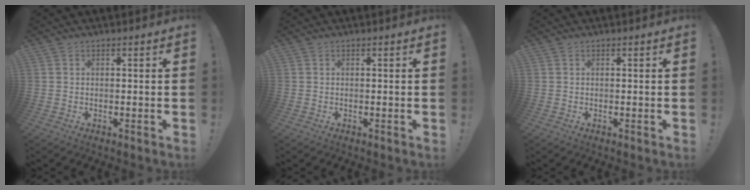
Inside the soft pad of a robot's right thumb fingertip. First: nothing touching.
{"total": 0.0}
{"total": 0.0}